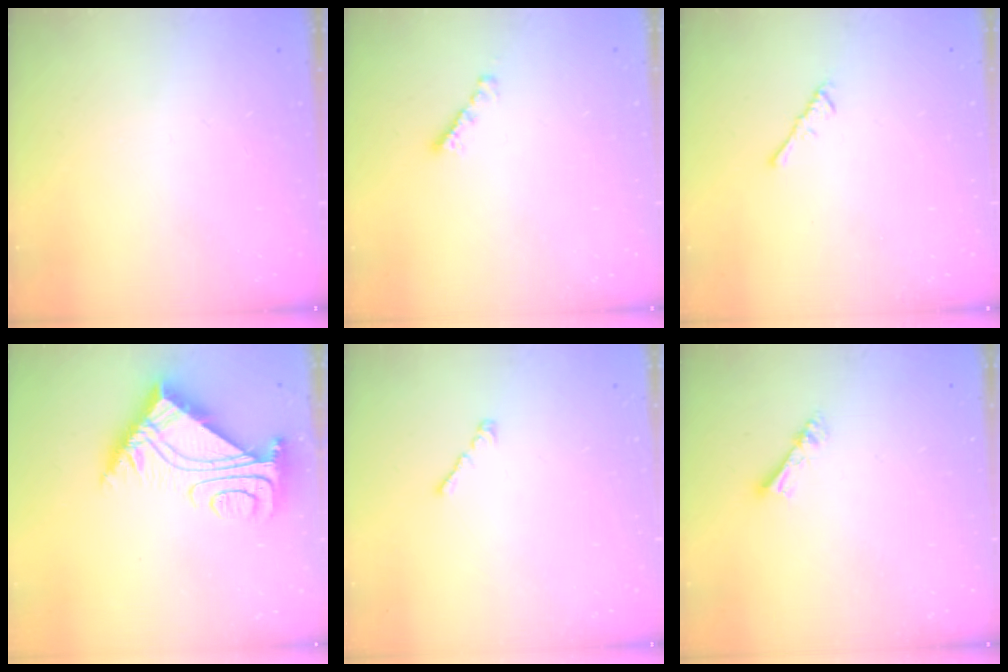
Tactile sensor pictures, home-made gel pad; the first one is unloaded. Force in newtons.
{"total": 2.3, "press": 2.3, "slide": 0.2}
{"total": 2.2, "press": 2.1, "slide": 0.5}
{"total": 9.5, "press": 9.4, "slide": 1.1}
{"total": 1.1, "press": 0.9, "slide": 0.5}
{"total": 4.3, "press": 4.3, "slide": 0.2}